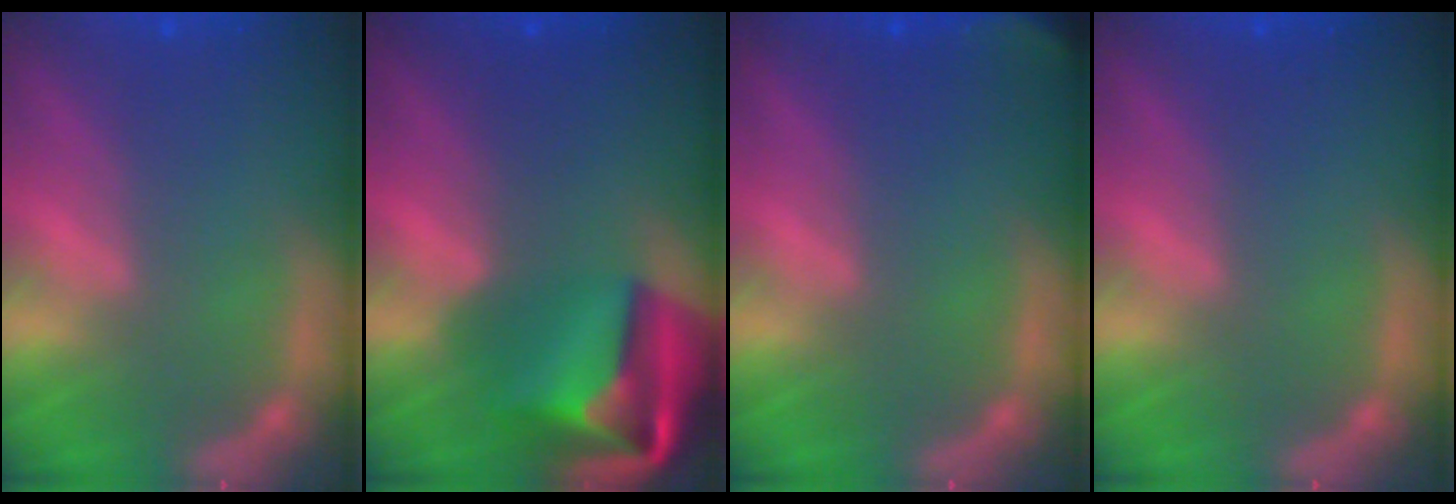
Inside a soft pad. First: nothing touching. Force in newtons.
{"total": 10.1}
{"total": 2.9}
{"total": 0.0}